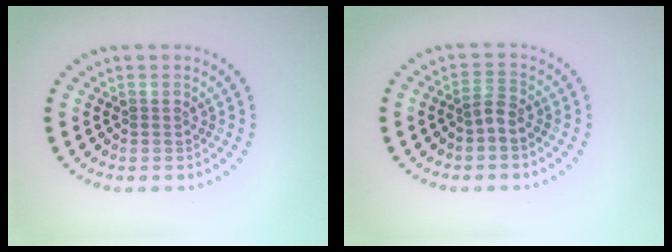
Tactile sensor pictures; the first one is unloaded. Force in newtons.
{"total": 1.4, "press": 1.1, "slide": 0.9}